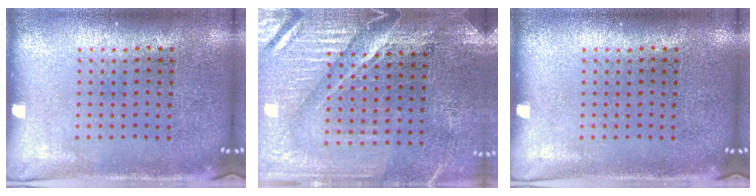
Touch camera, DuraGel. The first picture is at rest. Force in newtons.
{"total": 4.0, "press": 3.7, "slide": 1.5}
{"total": 0.0}